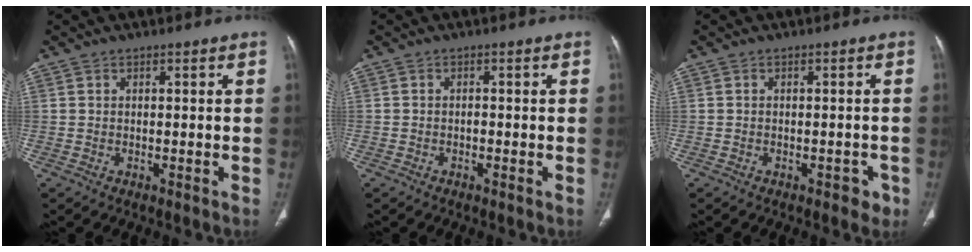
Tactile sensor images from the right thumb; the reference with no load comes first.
{"total": 0.6, "force": [-0.3, 0.3, 0.4], "torque": [-0.003, 0.002, -0.009]}
{"total": 2.3, "force": [-1.3, 1.4, 1.3], "torque": [-0.002, 0.008, -0.014]}